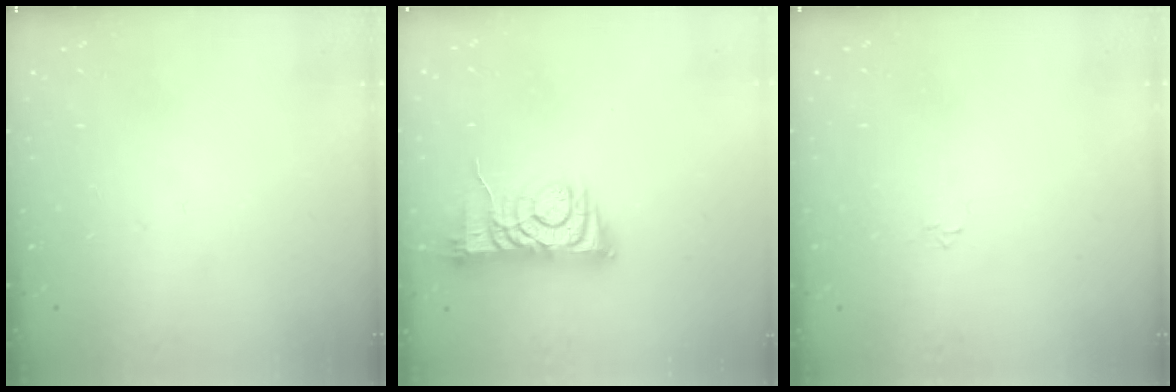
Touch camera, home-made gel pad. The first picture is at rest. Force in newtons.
{"total": 7.1, "press": 7.0, "slide": 0.9}
{"total": 1.8, "press": 1.8, "slide": 0.2}